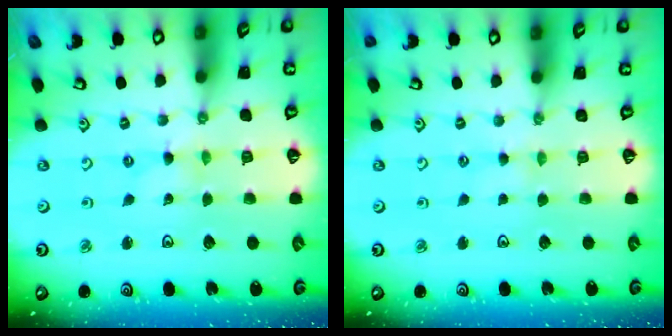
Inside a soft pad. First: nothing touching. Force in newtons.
{"total": 0.8, "press": 0.8, "slide": 0.3}